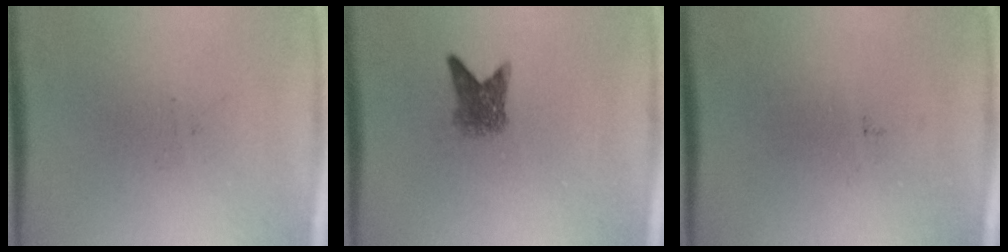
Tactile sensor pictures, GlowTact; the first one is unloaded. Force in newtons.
{"total": 3.0}
{"total": 0.0}